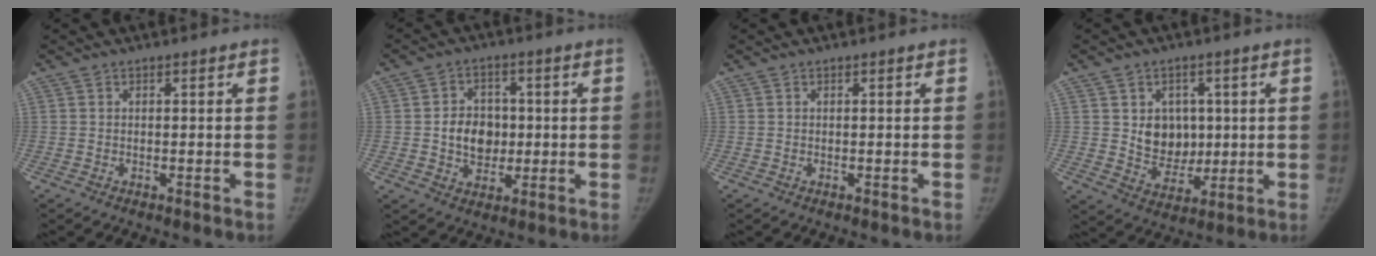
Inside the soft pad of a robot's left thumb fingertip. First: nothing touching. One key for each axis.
{"total": 8.1, "fx": -0.1, "fy": 6.7, "fz": 4.6, "tx": -0.036, "ty": 0.007, "tz": -0.001}
{"total": 0.0}
{"total": 8.7, "fx": 1.4, "fy": 7.2, "fz": 4.6, "tx": -0.021, "ty": -0.010, "tz": 0.034}